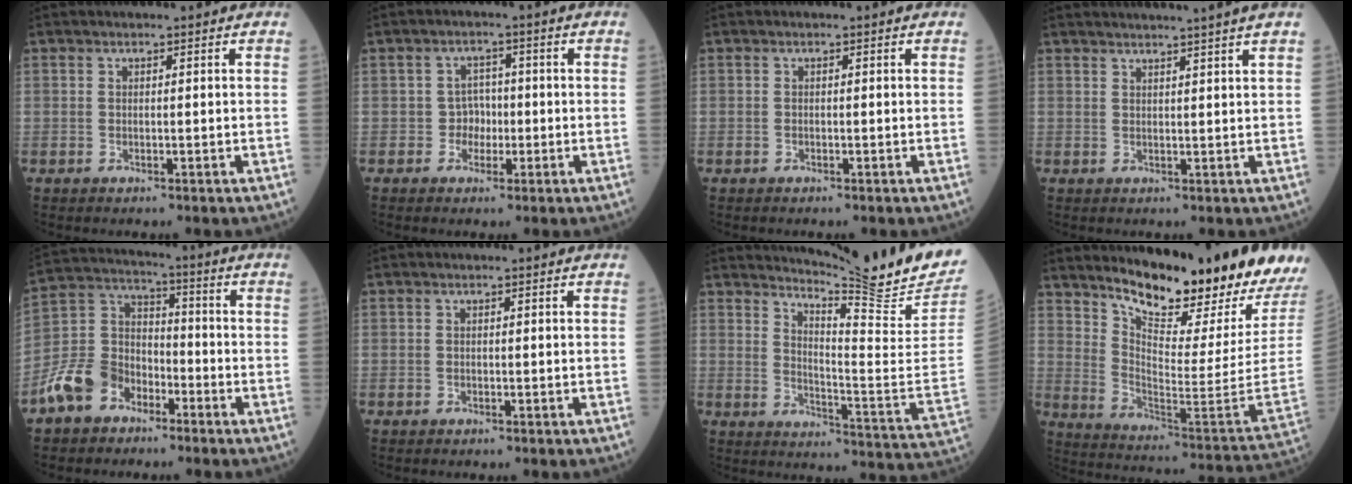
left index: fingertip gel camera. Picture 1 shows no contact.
{"total": 3.0, "force": [-0.8, 2.7, 0.9], "torque": [-0.010, 0.010, -0.012]}
{"total": 0.0}
{"total": 6.3, "force": [5.7, -1.6, 2.3], "torque": [-0.024, 0.012, 0.066]}
{"total": 9.6, "force": [-5.9, 6.5, 3.8], "torque": [-0.106, 0.014, -0.118]}
{"total": 0.0}
{"total": 17.0, "force": [15.5, -1.8, 6.6], "torque": [-0.112, -0.108, 0.207]}
{"total": 22.3, "force": [19.8, 0.9, 10.3], "torque": [-0.174, -0.102, 0.286]}